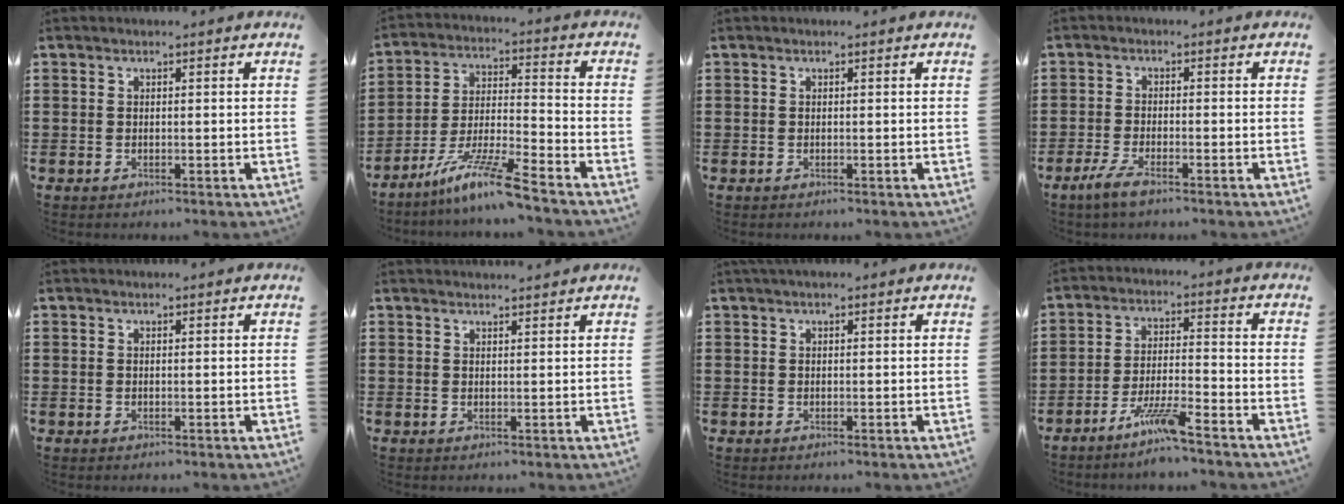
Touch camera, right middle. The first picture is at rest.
{"total": 10.1, "force": [-7.9, 0.2, 6.3], "torque": [-0.127, -0.003, -0.156]}
{"total": 0.0}
{"total": 3.1, "force": [-2.2, 0.4, 2.2], "torque": [-0.058, -0.007, -0.046]}
{"total": 0.0}
{"total": 1.3, "force": [1.3, -0.1, 0.1], "torque": [0.003, -0.003, 0.024]}
{"total": 0.5, "force": [0.4, 0.0, 0.4], "torque": [-0.008, -0.001, 0.008]}
{"total": 6.4, "force": [-5.0, 0.3, 4.1], "torque": [-0.086, -0.009, -0.095]}